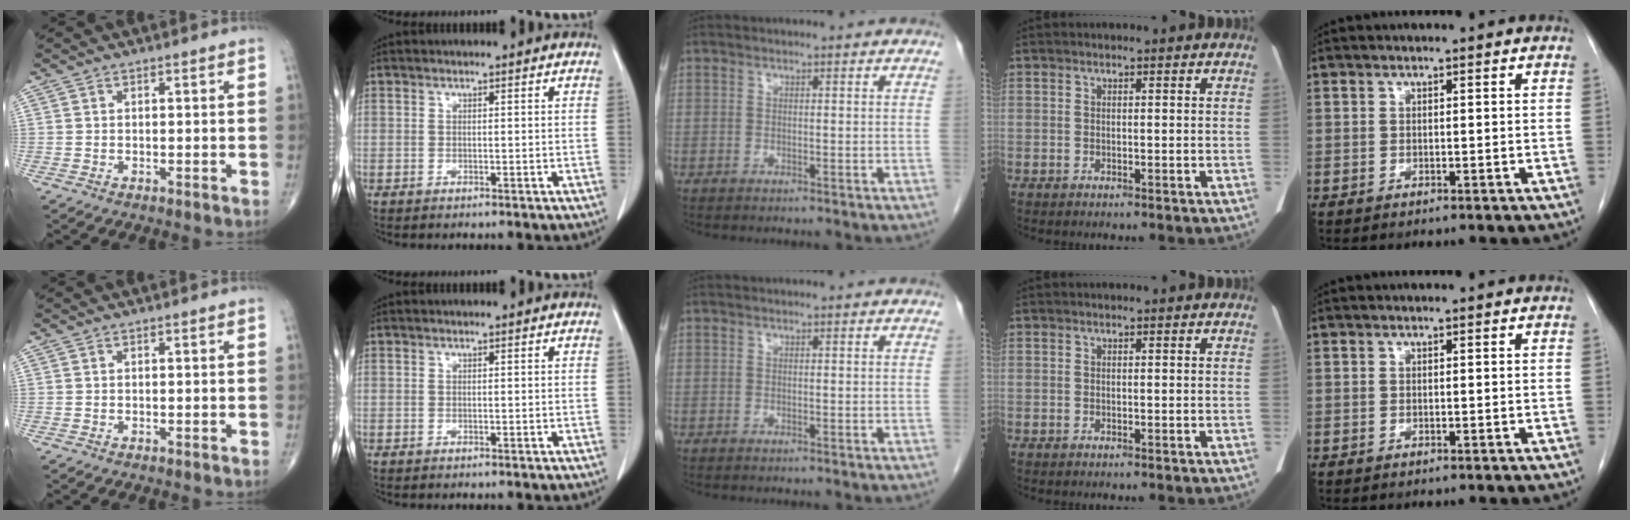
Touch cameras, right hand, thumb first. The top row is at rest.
{}